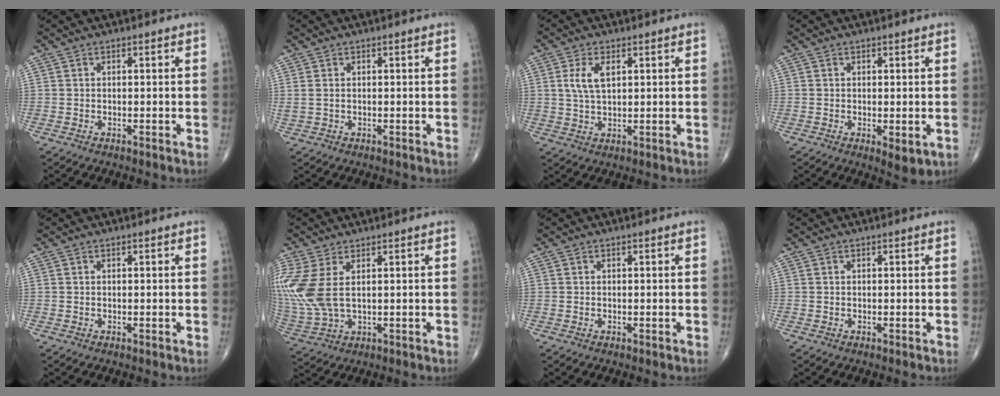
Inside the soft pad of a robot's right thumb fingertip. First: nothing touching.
{"total": 1.5, "force": [0.3, 0.9, 1.2], "torque": [-0.043, 0.005, 0.009]}
{"total": 5.1, "force": [1.6, 2.6, 4.2], "torque": [-0.085, -0.001, 0.032]}
{"total": 3.4, "force": [-0.7, 1.4, 3.0], "torque": [-0.038, -0.010, -0.006]}
{"total": 0.0}
{"total": 12.9, "force": [2.7, 6.9, 10.6], "torque": [-0.283, -0.005, 0.070]}
{"total": 0.0}
{"total": 0.0}